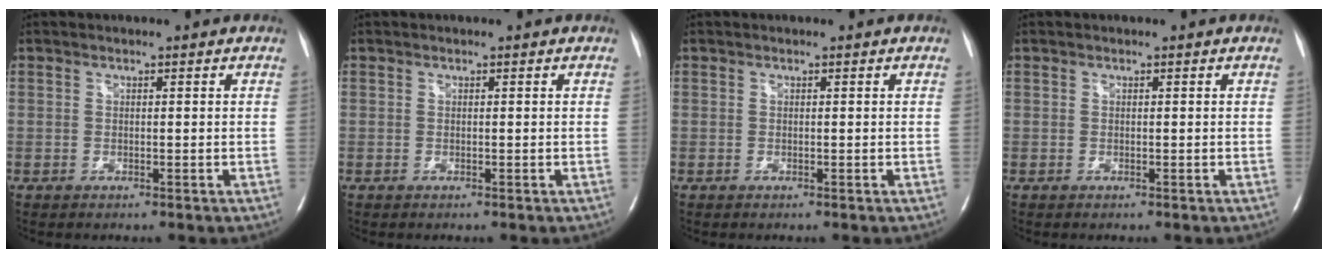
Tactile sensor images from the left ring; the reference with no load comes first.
{"total": 0.0}
{"total": 0.0}
{"total": 0.0}